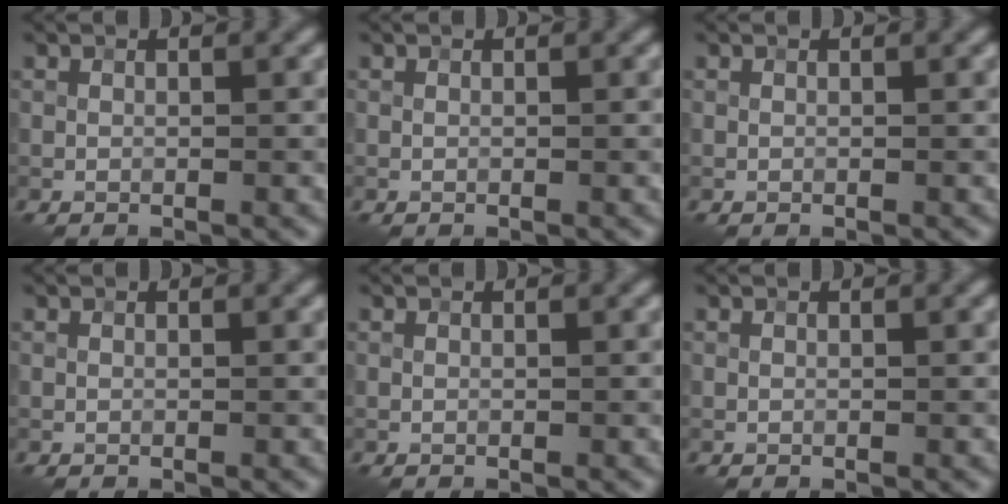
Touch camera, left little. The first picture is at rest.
{"total": 0.0}
{"total": 0.0}
{"total": 0.0}
{"total": 0.0}
{"total": 0.0}